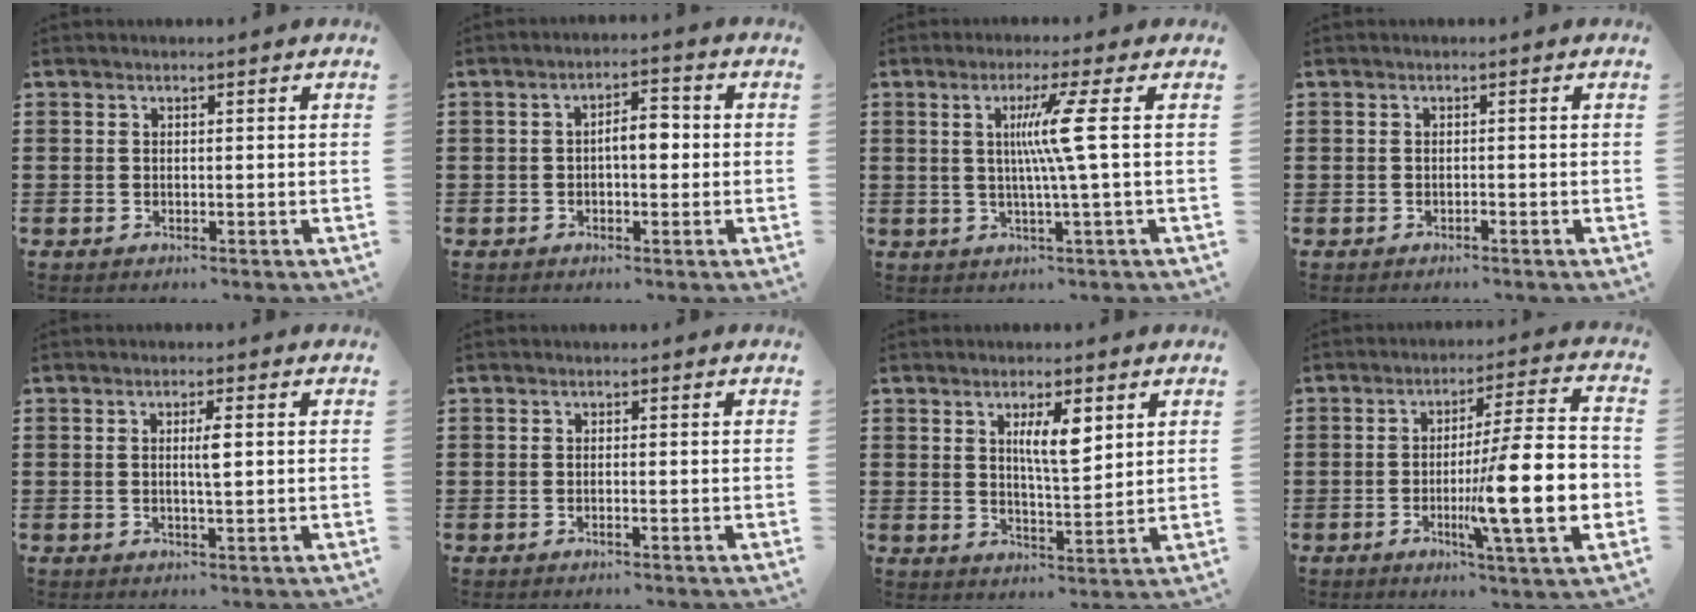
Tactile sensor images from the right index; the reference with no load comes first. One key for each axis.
{"total": 4.1, "fx": -0.4, "fy": 1.6, "fz": 3.7, "tx": -0.059, "ty": 0.006, "tz": -0.012}
{"total": 7.2, "fx": 0.9, "fy": -1.5, "fz": 6.9, "tx": -0.133, "ty": -0.006, "tz": 0.003}
{"total": 0.6, "fx": -0.4, "fy": 0.1, "fz": 0.4, "tx": -0.009, "ty": -0.002, "tz": -0.008}
{"total": 2.8, "fx": 0.3, "fy": 0.3, "fz": 2.8, "tx": -0.054, "ty": -0.002, "tz": 0.002}
{"total": 0.8, "fx": -0.4, "fy": -0.1, "fz": 0.7, "tx": -0.012, "ty": -0.004, "tz": -0.008}
{"total": 6.0, "fx": 2.6, "fy": 1.7, "fz": 5.2, "tx": -0.093, "ty": 0.000, "tz": 0.038}
{"total": 15.7, "fx": -3.6, "fy": 2.0, "fz": 15.2, "tx": -0.232, "ty": -0.016, "tz": -0.063}